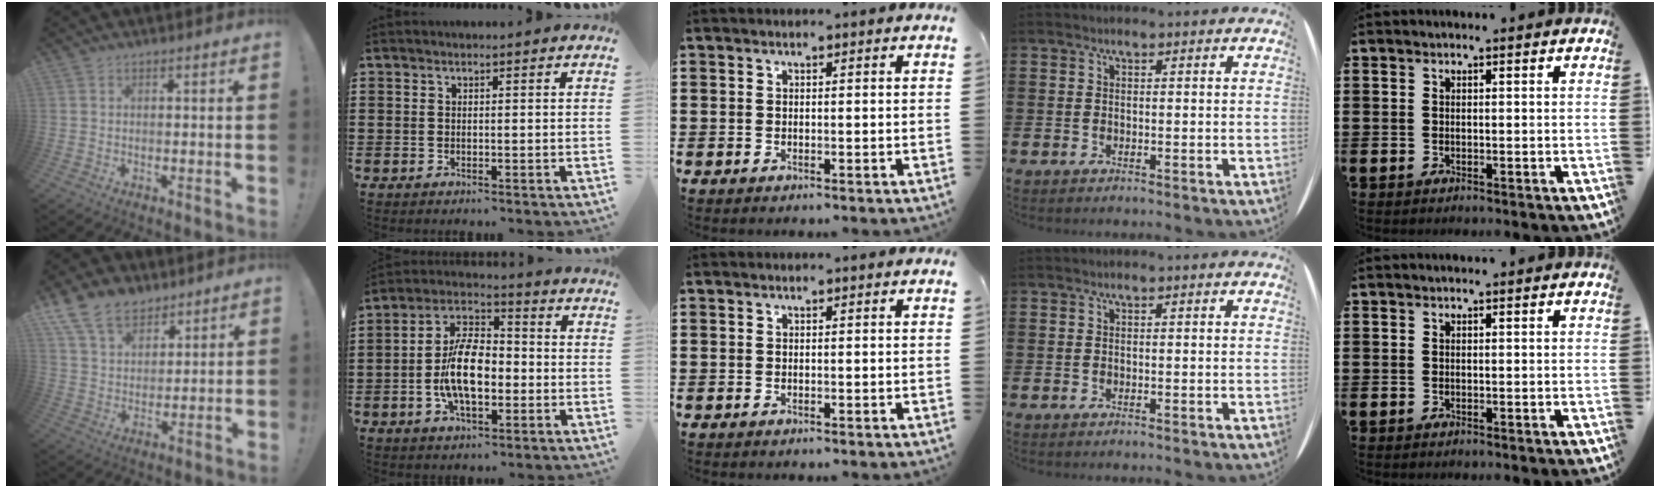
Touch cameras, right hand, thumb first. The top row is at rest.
{"thumb": {"total": 12.7, "force": [9.1, 7.6, 4.6], "torque": [-0.089, -0.057, 0.176]}, "index": {"total": 10.4, "force": [-2.0, 5.4, 8.8], "torque": [-0.182, 0.002, -0.042]}}